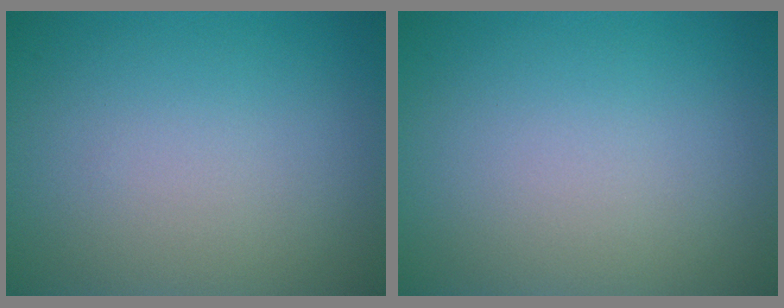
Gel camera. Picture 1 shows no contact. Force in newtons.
{"total": 0.0}